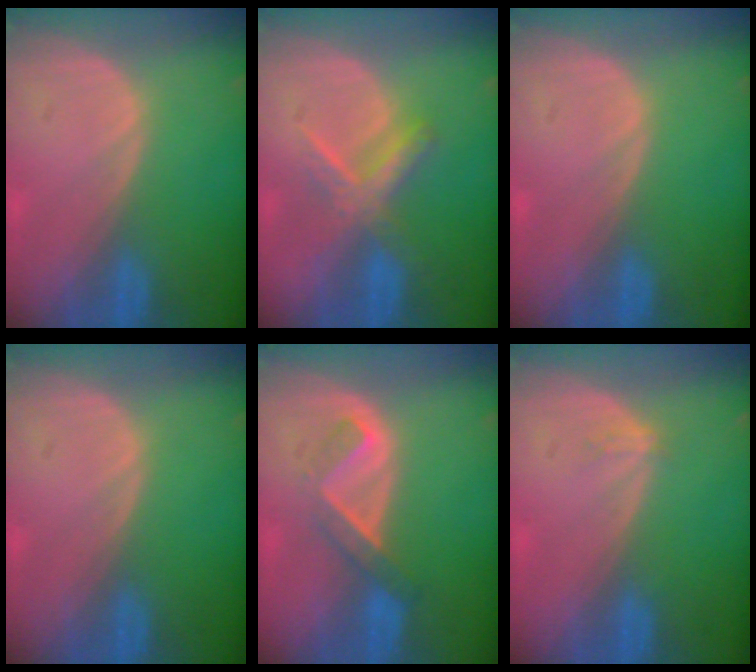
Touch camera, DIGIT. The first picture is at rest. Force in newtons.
{"total": 5.6, "press": 5.6, "slide": 0.1}
{"total": 0.0}
{"total": 0.0}
{"total": 5.1, "press": 4.3, "slide": 2.7}
{"total": 1.2, "press": 0.8, "slide": 0.8}